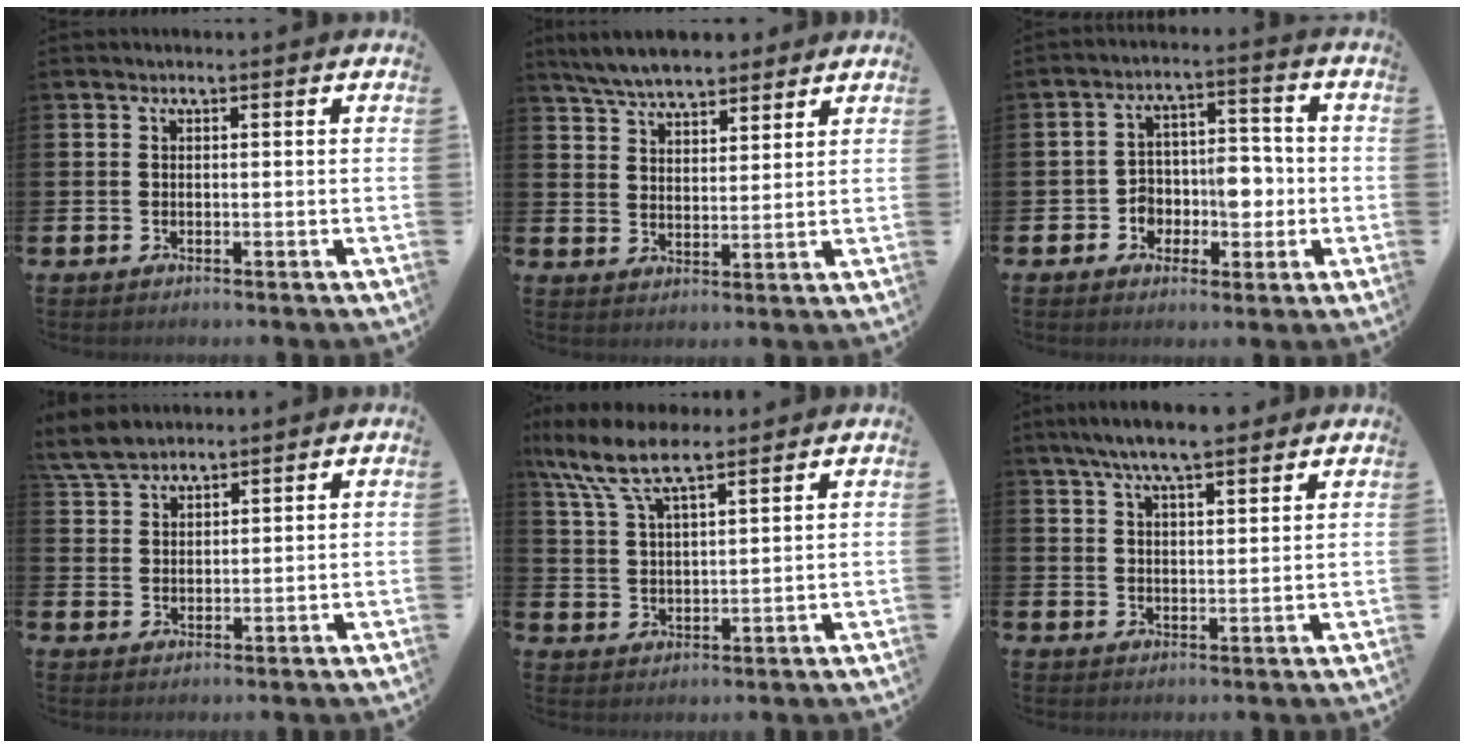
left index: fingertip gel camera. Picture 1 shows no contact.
{"total": 6.5, "force": [6.1, 1.4, 1.6], "torque": [-0.057, -0.016, 0.114]}
{"total": 6.0, "force": [-1.4, 4.8, 3.4], "torque": [-0.052, 0.004, -0.032]}
{"total": 5.0, "force": [4.7, 1.2, 1.1], "torque": [-0.035, -0.011, 0.089]}
{"total": 8.7, "force": [7.1, 2.4, 4.3], "torque": [-0.115, -0.017, 0.130]}
{"total": 6.5, "force": [5.8, 1.1, 2.8], "torque": [-0.067, -0.013, 0.104]}